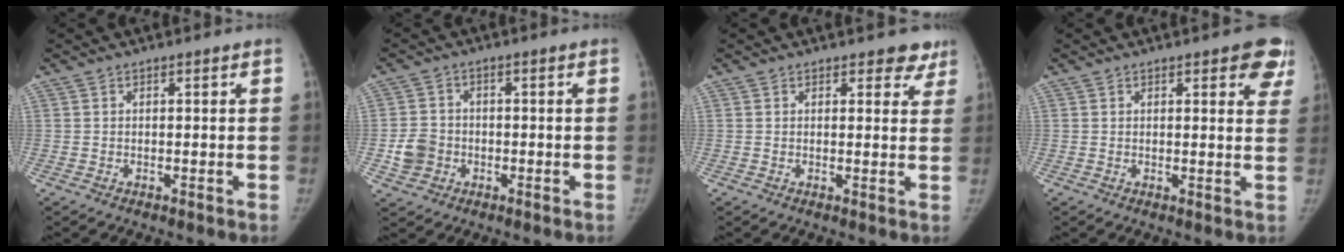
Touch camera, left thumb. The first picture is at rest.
{"total": 5.3, "force": [-1.4, 4.6, 2.1], "torque": [-0.028, 0.013, -0.026]}
{"total": 4.3, "force": [3.3, 2.3, 1.2], "torque": [0.025, -0.017, 0.030]}
{"total": 7.1, "force": [4.4, 2.7, 4.9], "torque": [-0.019, -0.015, 0.040]}